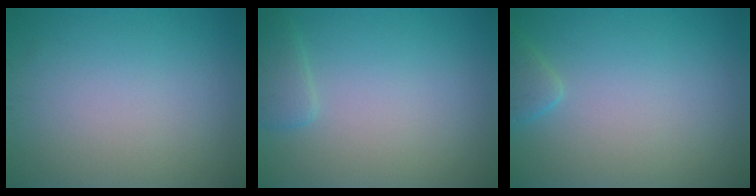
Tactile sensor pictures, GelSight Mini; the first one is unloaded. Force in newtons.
{"total": 1.6, "press": 1.5, "slide": 0.2}
{"total": 1.5, "press": 1.5, "slide": 0.2}